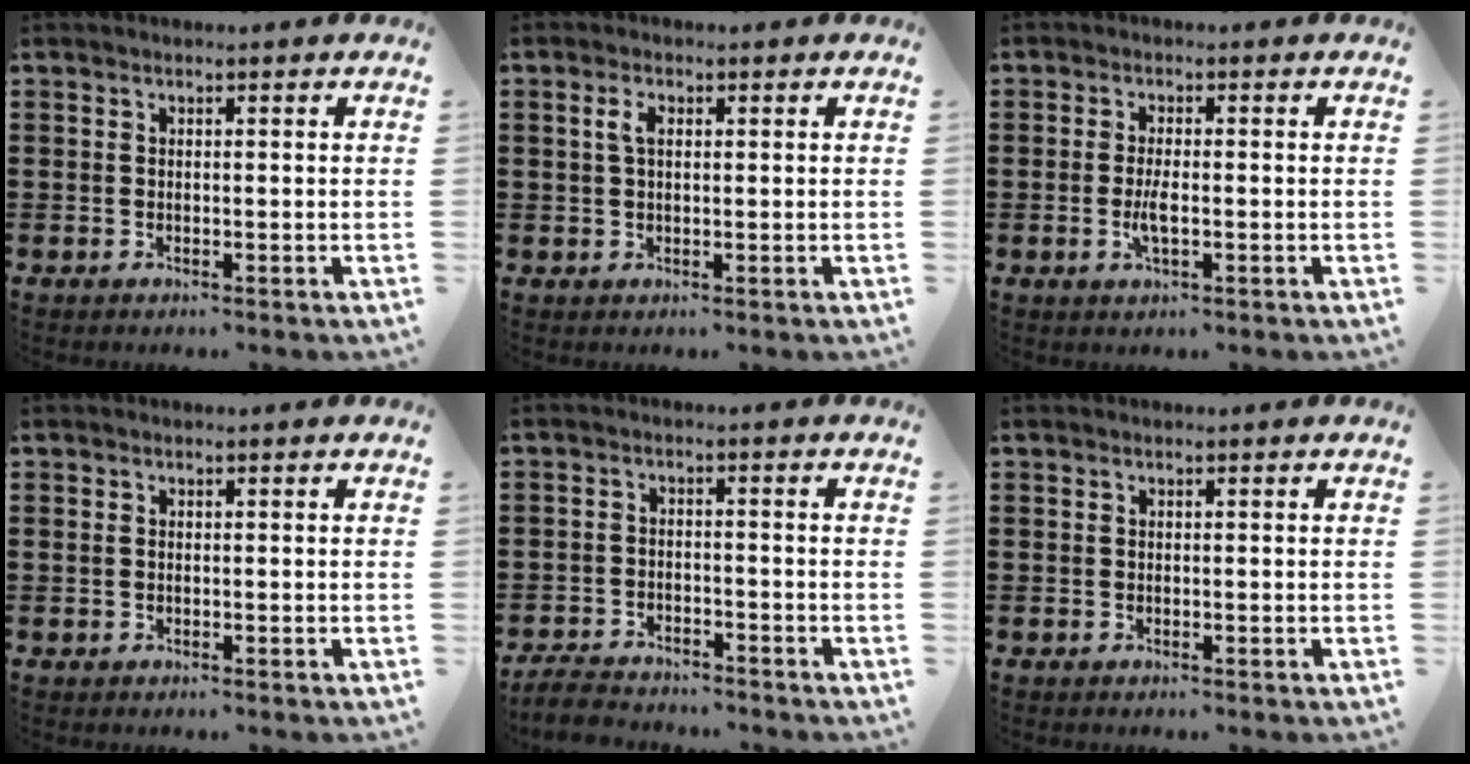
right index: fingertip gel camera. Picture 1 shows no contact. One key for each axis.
{"total": 2.5, "fx": 0.6, "fy": 1.2, "fz": 2.1, "tx": -0.046, "ty": 0.009, "tz": 0.008}
{"total": 3.1, "fx": -0.7, "fy": 0.8, "fz": 2.9, "tx": -0.064, "ty": -0.006, "tz": -0.018}
{"total": 0.6, "fx": 0.1, "fy": 0.5, "fz": 0.4, "tx": -0.010, "ty": 0.002, "tz": 0.002}
{"total": 3.8, "fx": -3.8, "fy": 0.6, "fz": 0.4, "tx": -0.024, "ty": -0.001, "tz": -0.083}
{"total": 0.0}